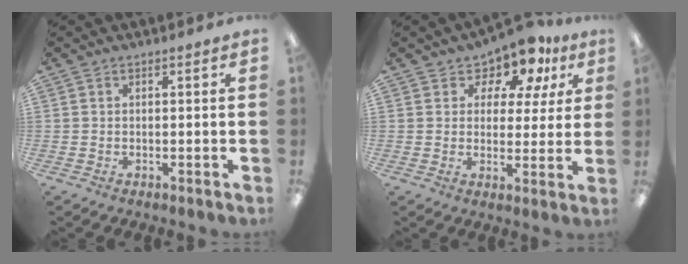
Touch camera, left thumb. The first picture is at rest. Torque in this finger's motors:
{"motor_torque": [0.22, 0.40, -0.02, 0.40, 0.12]}